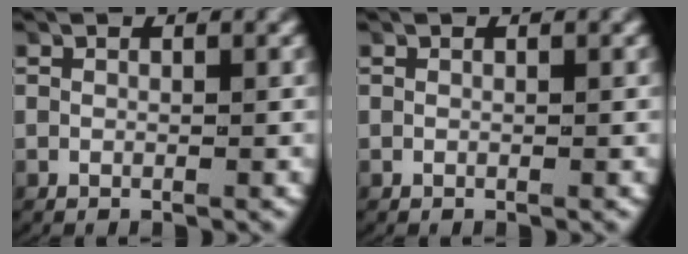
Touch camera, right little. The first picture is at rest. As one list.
[{"total": 0.0}]